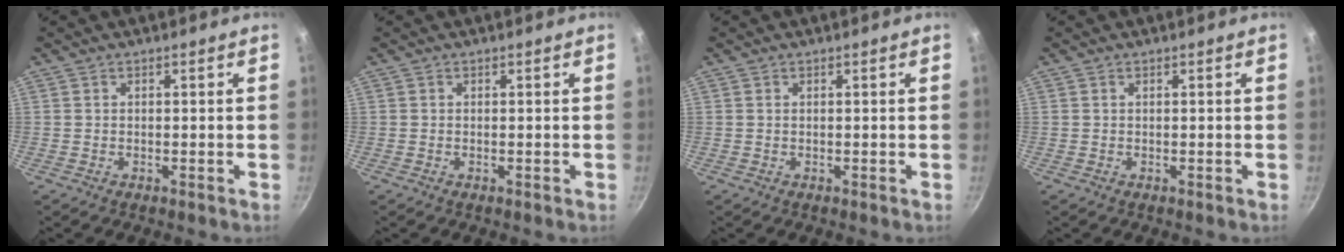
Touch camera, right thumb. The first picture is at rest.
{"total": 0.0}
{"total": 0.0}
{"total": 0.0}